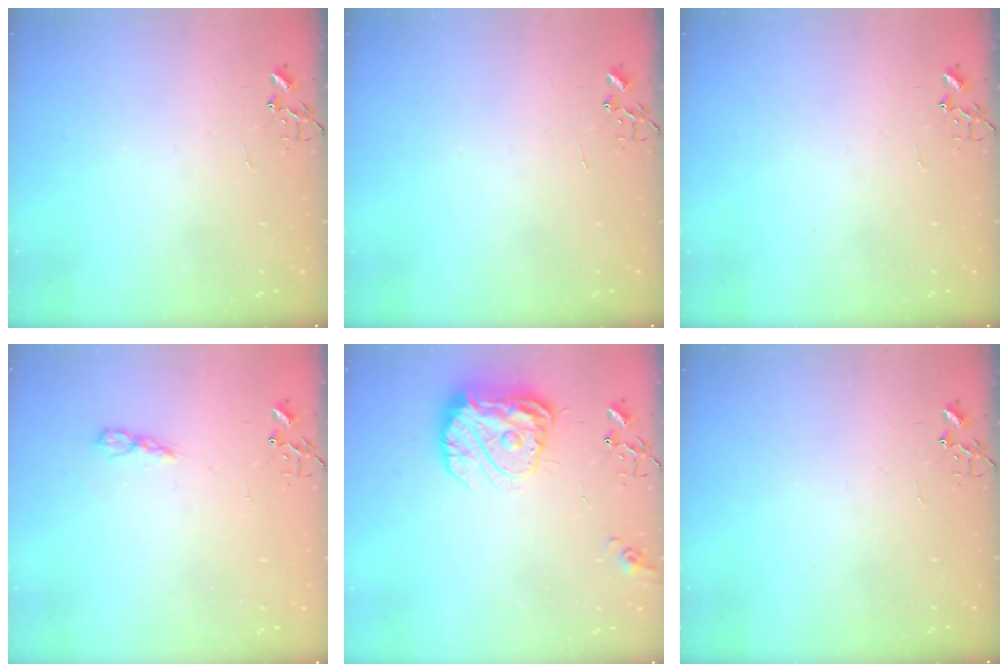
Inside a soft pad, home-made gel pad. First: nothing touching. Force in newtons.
{"total": 0.0}
{"total": 0.0}
{"total": 5.0, "press": 5.0, "slide": 0.6}
{"total": 17.1, "press": 17.0, "slide": 1.5}
{"total": 0.0}